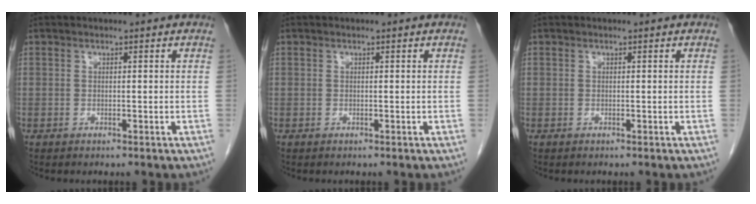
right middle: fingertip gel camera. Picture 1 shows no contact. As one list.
[{"total": 0.0}, {"total": 0.0}]